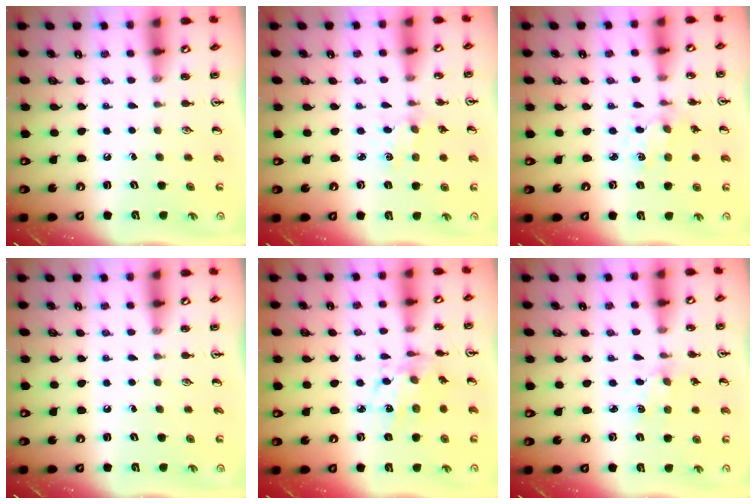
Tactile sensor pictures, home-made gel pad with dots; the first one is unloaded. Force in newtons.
{"total": 1.1, "press": 1.1, "slide": 0.2}
{"total": 1.7, "press": 1.7, "slide": 0.3}
{"total": 0.0}
{"total": 8.5, "press": 8.5, "slide": 0.8}
{"total": 2.0, "press": 2.0, "slide": 0.3}